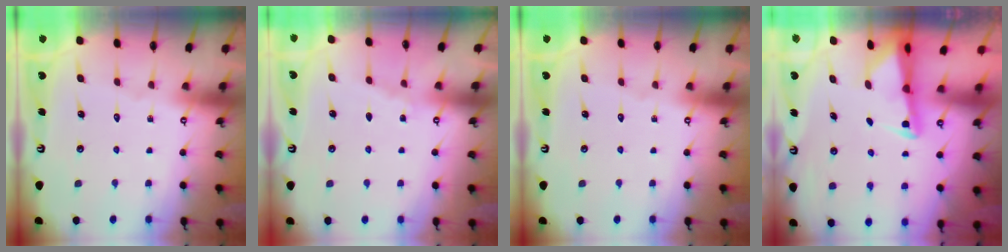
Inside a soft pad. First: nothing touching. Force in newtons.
{"total": 3.4, "press": 3.3, "slide": 0.5}
{"total": 0.0}
{"total": 2.2, "press": 2.2, "slide": 0.5}